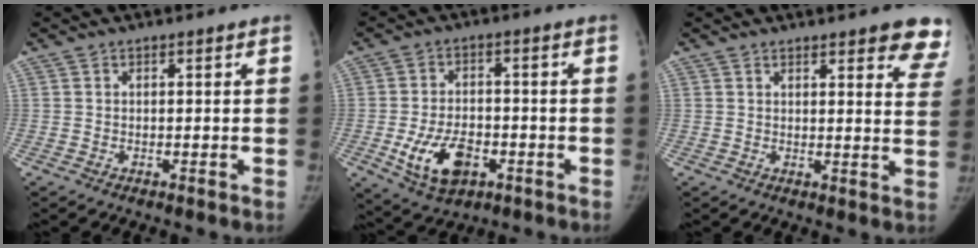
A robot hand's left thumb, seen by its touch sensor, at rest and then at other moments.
{"total": 9.8, "force": [-3.2, 6.0, 7.1], "torque": [-0.117, 0.008, -0.046]}
{"total": 10.9, "force": [8.2, 2.9, 6.5], "torque": [-0.039, -0.036, 0.078]}